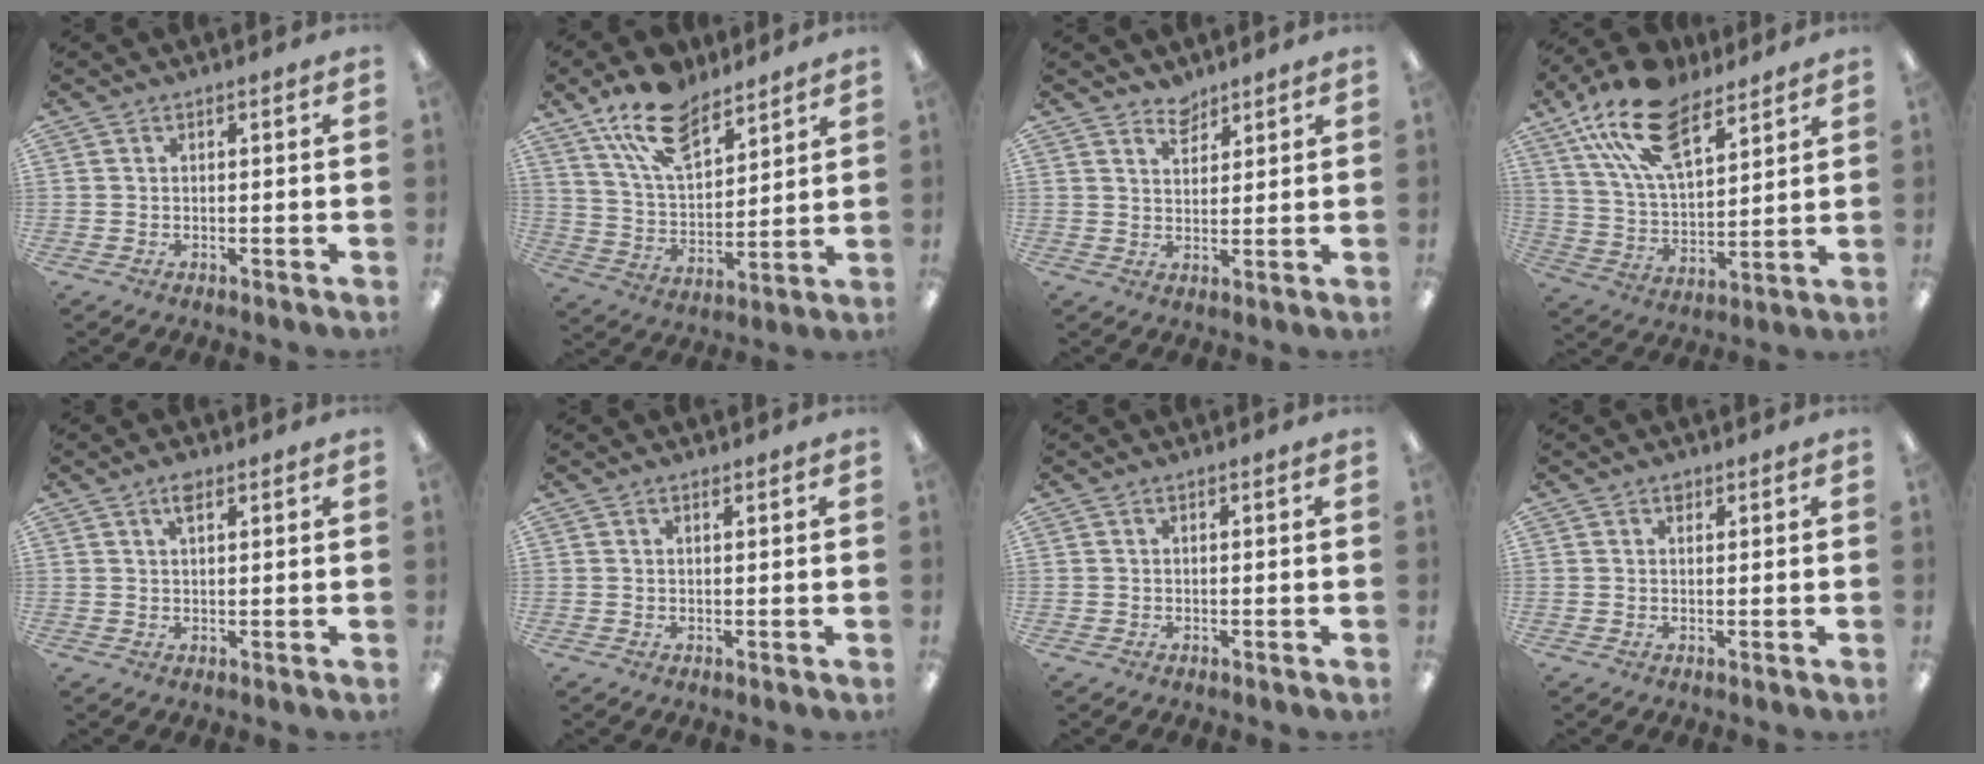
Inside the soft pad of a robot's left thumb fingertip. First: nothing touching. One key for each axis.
{"total": 15.7, "fx": 11.2, "fy": 7.5, "fz": 8.2, "tx": -0.160, "ty": -0.047, "tz": 0.205}
{"total": 4.1, "fx": 3.6, "fy": 1.8, "fz": 0.6, "tx": -0.003, "ty": -0.022, "tz": 0.066}
{"total": 19.3, "fx": 12.3, "fy": 9.3, "fz": 11.6, "tx": -0.217, "ty": -0.049, "tz": 0.223}
{"total": 3.1, "fx": 1.9, "fy": 1.2, "fz": 2.1, "tx": -0.040, "ty": 0.001, "tz": 0.032}
{"total": 0.7, "fx": 0.6, "fy": 0.2, "fz": 0.3, "tx": 0.000, "ty": -0.003, "tz": 0.009}
{"total": 0.0}
{"total": 1.2, "fx": 0.9, "fy": 0.7, "fz": 0.4, "tx": -0.002, "ty": -0.003, "tz": 0.015}